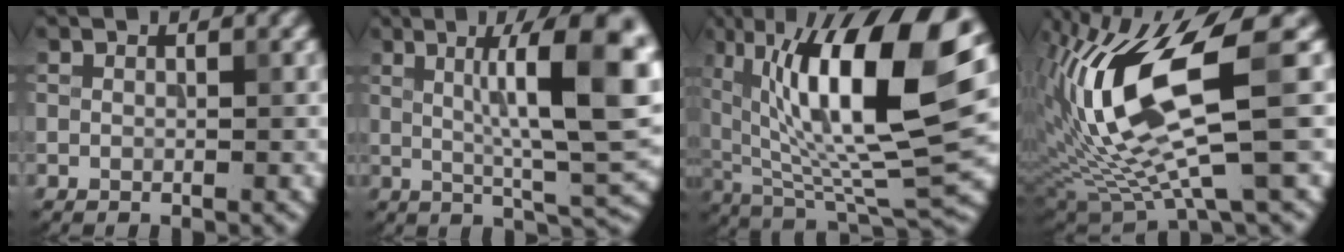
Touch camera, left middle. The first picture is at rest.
{"total": 11.4, "force": [2.0, 2.4, 11.0], "torque": [-0.150, 0.012, 0.030]}
{"total": 16.8, "force": [4.8, 5.8, 15.0], "torque": [-0.255, 0.007, 0.077]}
{"total": 11.9, "force": [2.1, 3.3, 11.2], "torque": [-0.223, -0.010, 0.046]}